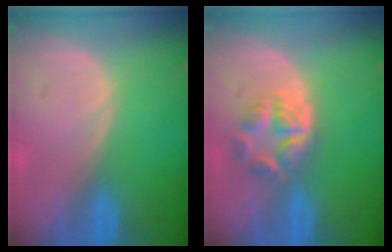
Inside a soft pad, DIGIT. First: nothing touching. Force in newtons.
{"total": 6.2, "press": 5.2, "slide": 3.3}